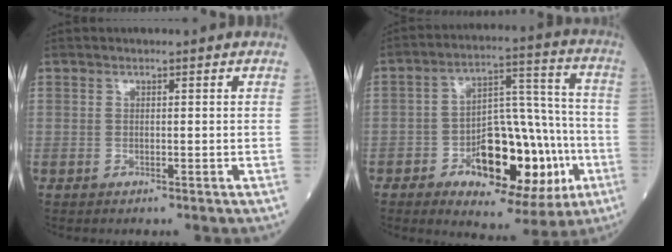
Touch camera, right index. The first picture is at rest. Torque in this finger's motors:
{"motor_torque": [0.49, -0.31, 0.32, 0.12]}